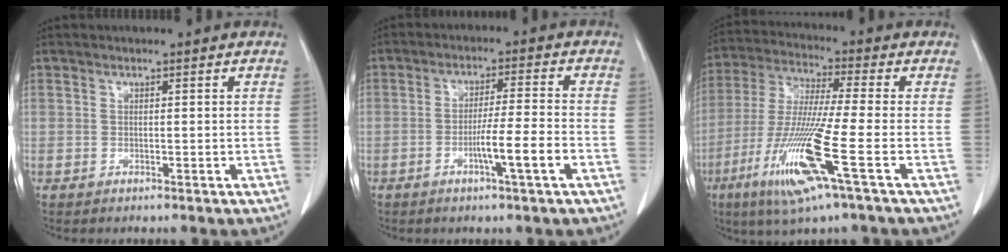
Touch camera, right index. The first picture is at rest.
{"total": 6.9, "force": [-2.7, -0.6, 6.3], "torque": [-0.105, -0.007, -0.047]}
{"total": 14.7, "force": [-5.9, -0.5, 13.5], "torque": [-0.282, -0.028, -0.116]}